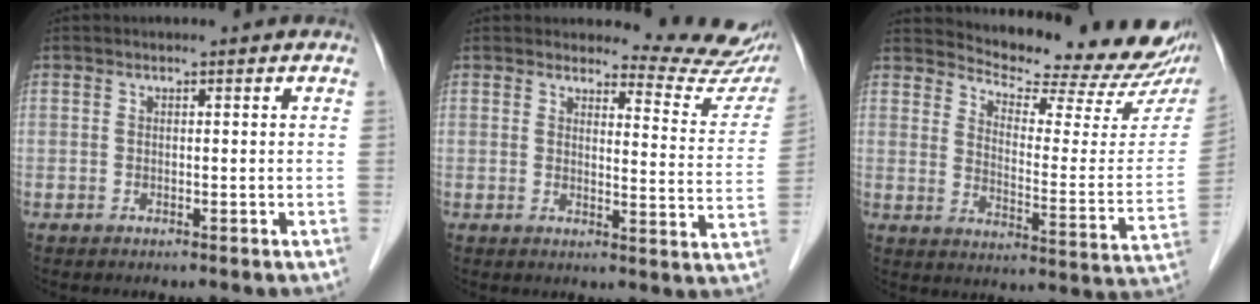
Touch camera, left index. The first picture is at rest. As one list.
[{"total": 11.6, "force": [11.4, 1.7, 1.7], "torque": [0.001, -0.086, 0.105]}, {"total": 20.2, "force": [18.8, 3.3, 6.9], "torque": [-0.096, -0.083, 0.228]}]